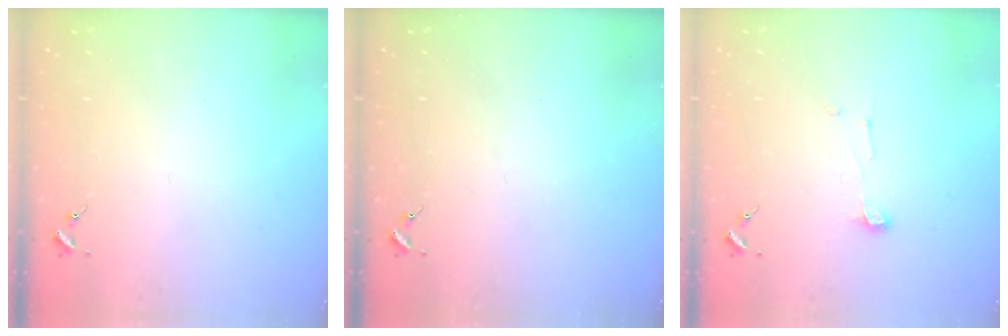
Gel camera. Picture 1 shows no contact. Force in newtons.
{"total": 0.0}
{"total": 4.2, "press": 4.2, "slide": 0.5}